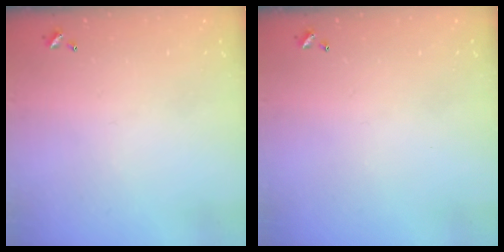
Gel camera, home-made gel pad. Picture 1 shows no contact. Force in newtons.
{"total": 0.0}